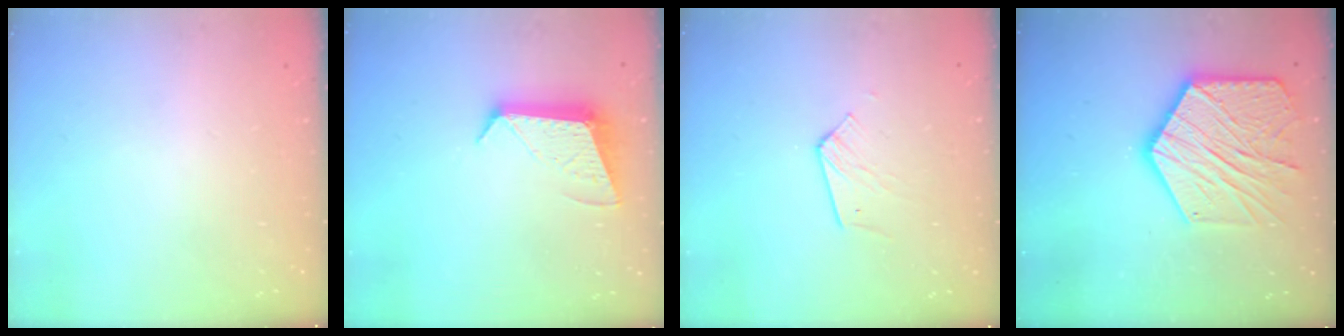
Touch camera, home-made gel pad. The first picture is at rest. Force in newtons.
{"total": 10.0, "press": 10.0, "slide": 0.2}
{"total": 5.1, "press": 5.1, "slide": 0.5}
{"total": 22.6, "press": 22.5, "slide": 2.0}